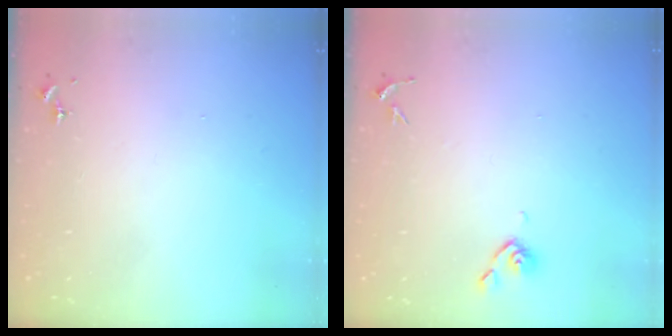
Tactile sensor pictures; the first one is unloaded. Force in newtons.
{"total": 5.1, "press": 5.0, "slide": 0.8}